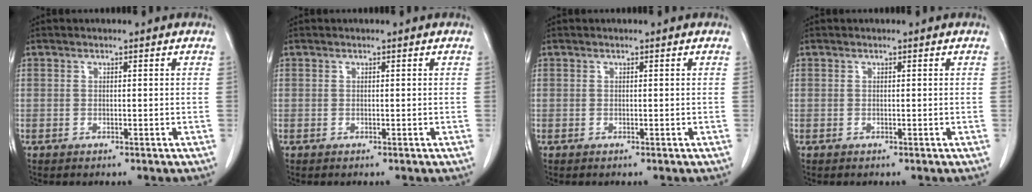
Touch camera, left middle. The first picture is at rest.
{"total": 0.0}
{"total": 0.0}
{"total": 0.0}